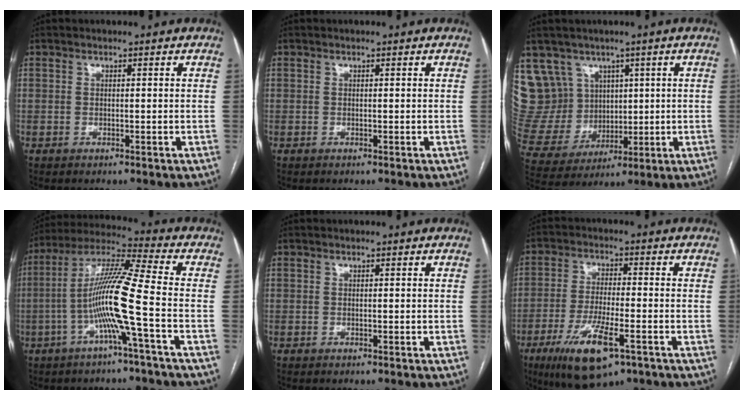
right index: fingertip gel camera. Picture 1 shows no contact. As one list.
[{"total": 0.0}, {"total": 12.8, "force": [6.5, 10.9, 2.0], "torque": [-0.068, 0.063, 0.159]}, {"total": 12.6, "force": [-3.3, -1.3, 12.1], "torque": [-0.233, 0.009, -0.072]}, {"total": 0.0}, {"total": 12.0, "force": [-6.1, 2.8, 9.9], "torque": [-0.195, -0.024, -0.097]}]